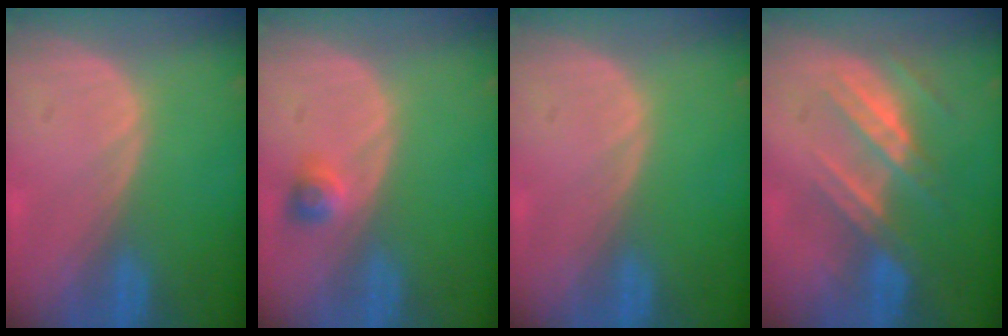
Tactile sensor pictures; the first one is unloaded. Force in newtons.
{"total": 2.2, "press": 2.1, "slide": 0.8}
{"total": 0.0}
{"total": 7.2, "press": 6.6, "slide": 2.7}